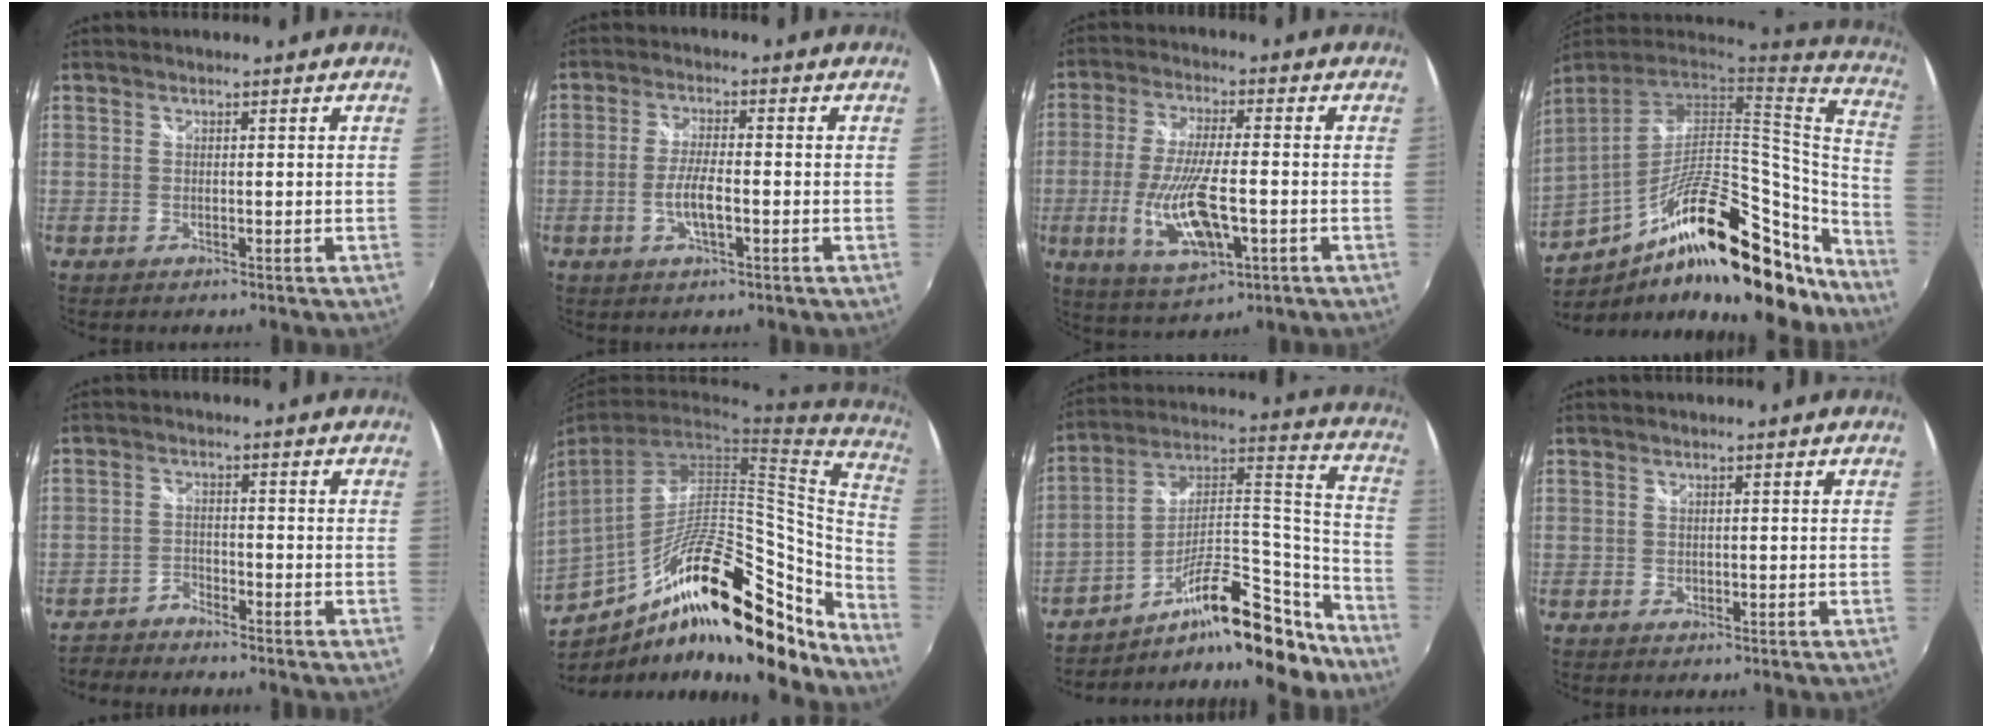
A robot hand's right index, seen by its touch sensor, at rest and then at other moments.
{"total": 5.0, "force": [-1.6, 1.1, 4.6], "torque": [-0.096, 0.001, -0.030]}
{"total": 13.6, "force": [-3.6, 4.5, 12.3], "torque": [-0.247, -0.019, -0.060]}
{"total": 34.3, "force": [-20.1, 13.1, 24.5], "torque": [-0.374, -0.010, -0.296]}
{"total": 3.7, "force": [-3.5, 0.9, 0.5], "torque": [-0.023, 0.000, -0.068]}
{"total": 27.0, "force": [-16.5, 9.7, 19.0], "torque": [-0.285, -0.002, -0.259]}
{"total": 22.1, "force": [-16.5, 7.5, 12.6], "torque": [-0.174, 0.051, -0.241]}
{"total": 0.7, "force": [-0.2, 0.7, 0.1], "torque": [0.000, -0.002, -0.002]}